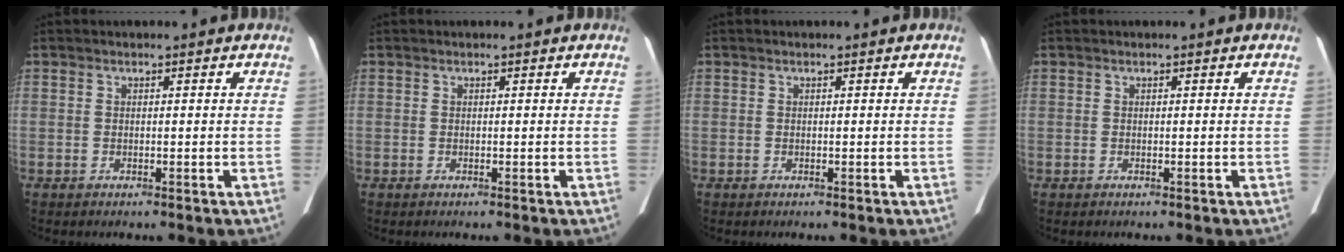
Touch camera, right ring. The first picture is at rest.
{"total": 0.0}
{"total": 0.0}
{"total": 0.0}